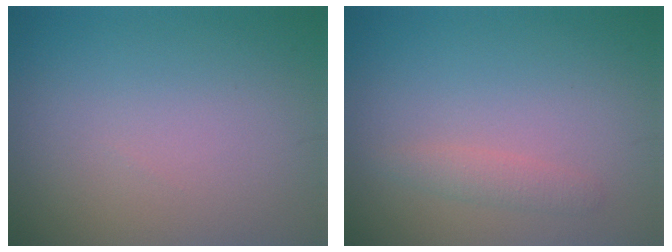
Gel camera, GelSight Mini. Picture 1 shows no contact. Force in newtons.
{"total": 1.4, "press": 1.4, "slide": 0.0}